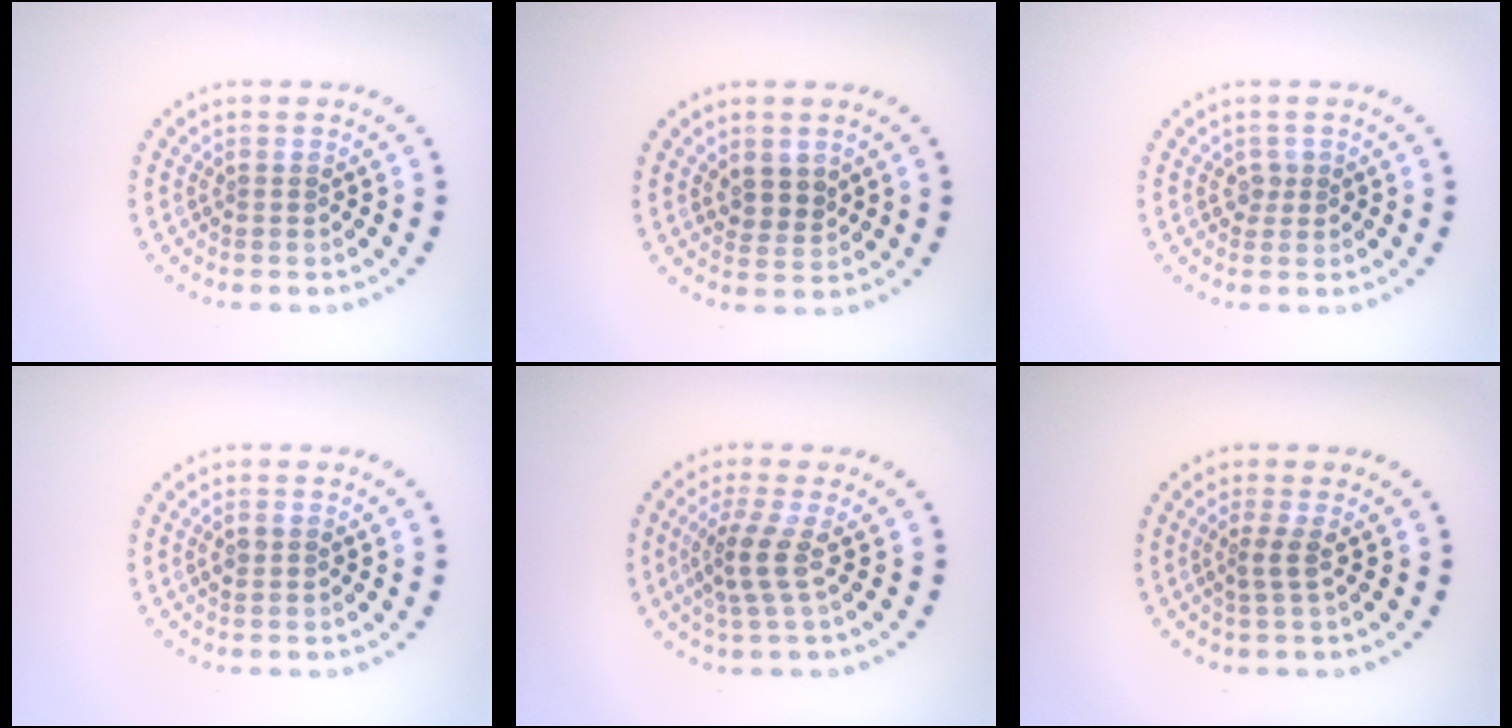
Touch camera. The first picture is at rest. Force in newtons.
{"total": 2.1, "press": 2.0, "slide": 0.7}
{"total": 0.9, "press": 0.8, "slide": 0.4}
{"total": 0.9, "press": 0.9, "slide": 0.3}
{"total": 2.9, "press": 2.3, "slide": 1.8}
{"total": 1.7, "press": 1.1, "slide": 1.2}